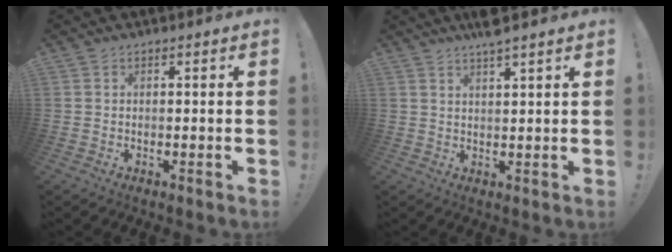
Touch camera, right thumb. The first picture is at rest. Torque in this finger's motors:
{"motor_torque": [0.12, 1.27, 0.81, 0.27, -0.01]}